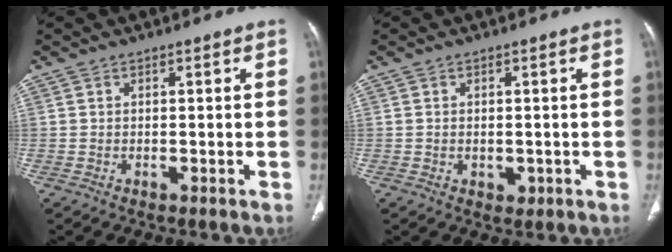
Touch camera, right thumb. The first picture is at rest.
{"total": 1.8, "force": [-0.4, 1.5, 1.0], "torque": [-0.006, 0.000, 0.000]}